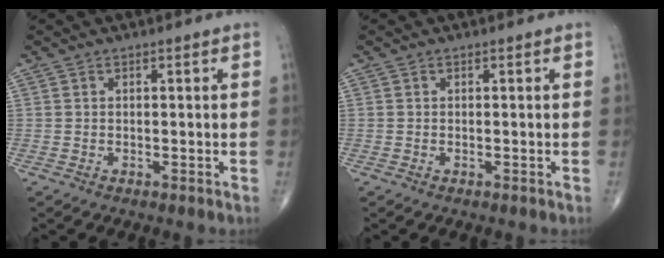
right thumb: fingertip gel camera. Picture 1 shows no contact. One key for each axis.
{"total": 0.0}